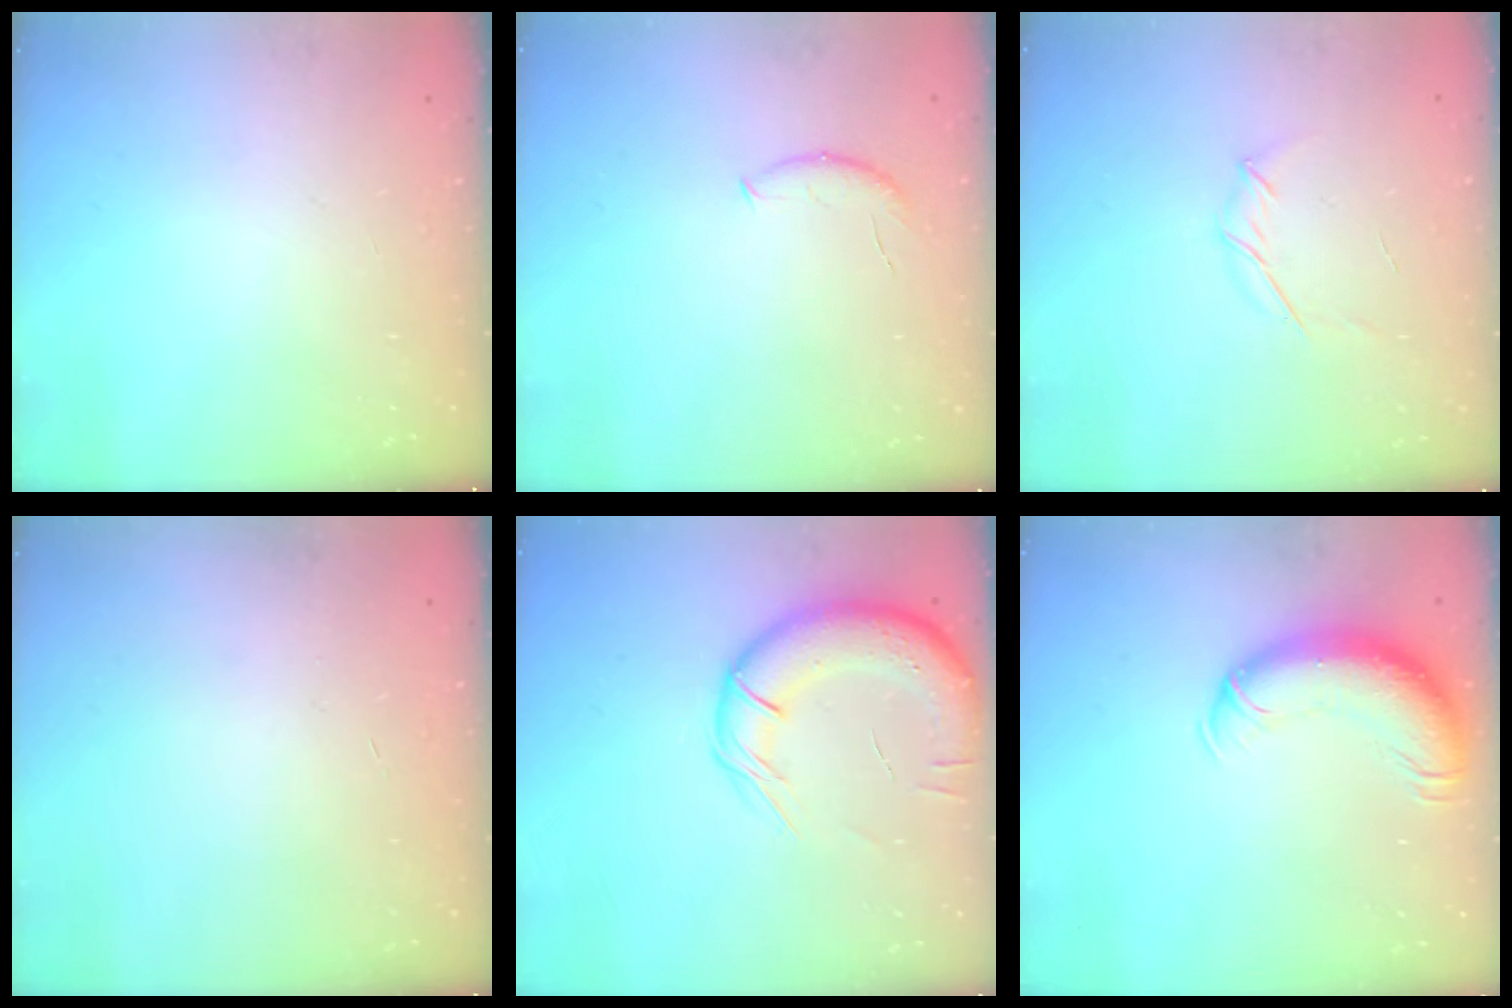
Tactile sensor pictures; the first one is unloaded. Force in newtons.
{"total": 6.5, "press": 6.4, "slide": 0.8}
{"total": 4.0, "press": 3.9, "slide": 0.9}
{"total": 0.6, "press": 0.5, "slide": 0.2}
{"total": 15.4, "press": 14.9, "slide": 4.0}
{"total": 13.5, "press": 13.1, "slide": 3.5}